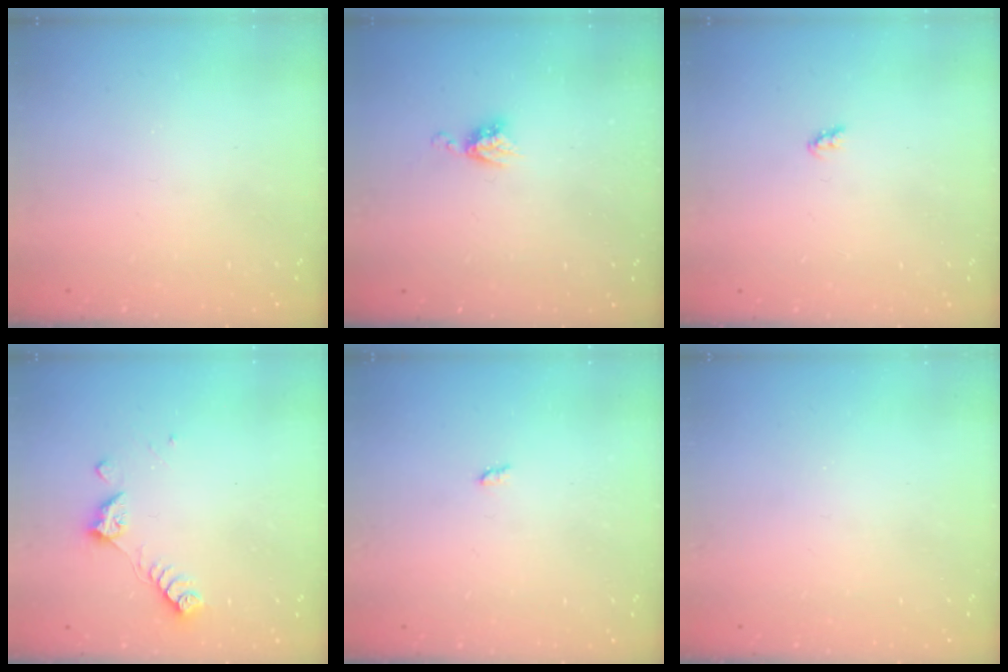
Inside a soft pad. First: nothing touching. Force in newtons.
{"total": 4.6, "press": 4.6, "slide": 0.3}
{"total": 2.5, "press": 2.5, "slide": 0.3}
{"total": 6.4, "press": 6.3, "slide": 1.1}
{"total": 1.2, "press": 1.2, "slide": 0.2}
{"total": 0.0}